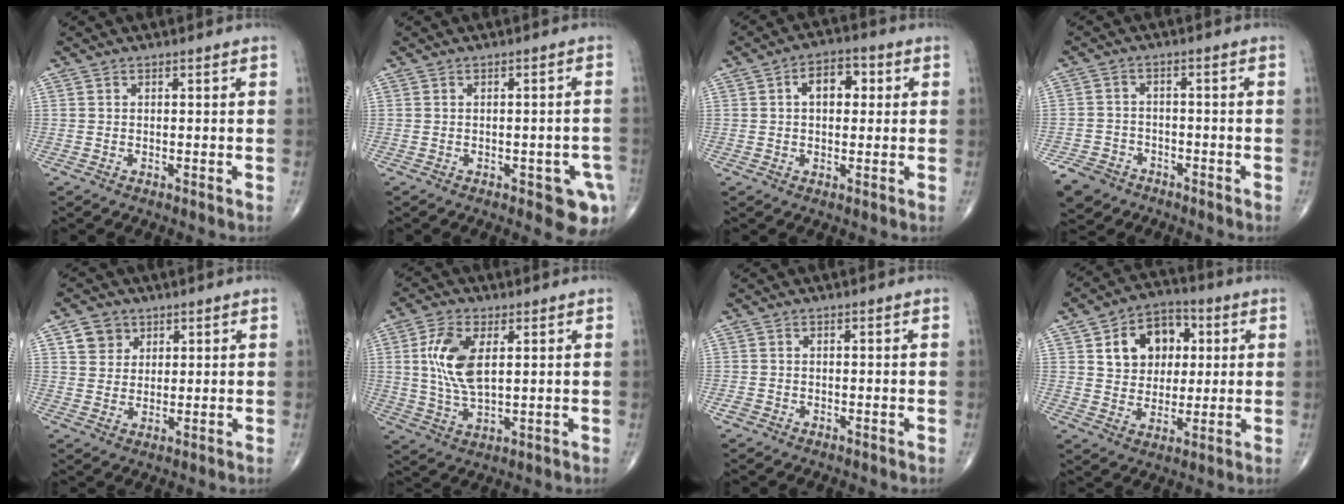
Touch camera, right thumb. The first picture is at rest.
{"total": 6.8, "force": [-2.8, 2.7, 5.6], "torque": [-0.045, 0.006, -0.029]}
{"total": 6.5, "force": [1.3, 4.1, 4.9], "torque": [-0.054, 0.014, 0.012]}
{"total": 7.0, "force": [-4.8, 4.8, 1.5], "torque": [-0.030, 0.016, -0.088]}
{"total": 5.1, "force": [2.5, 4.2, 1.3], "torque": [-0.001, -0.013, 0.045]}
{"total": 10.2, "force": [2.4, 4.9, 8.6], "torque": [-0.177, -0.010, 0.049]}
{"total": 1.0, "force": [-0.6, 0.8, 0.3], "torque": [-0.008, 0.000, -0.012]}
{"total": 12.7, "force": [3.7, 9.7, 7.4], "torque": [-0.071, 0.002, 0.059]}